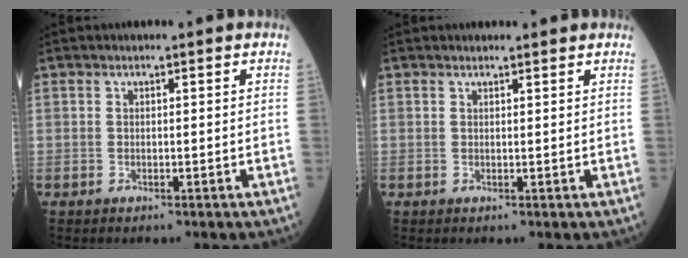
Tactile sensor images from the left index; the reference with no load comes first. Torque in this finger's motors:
{"motor_torque": [0.43, -1.30, -0.34, 0.00]}